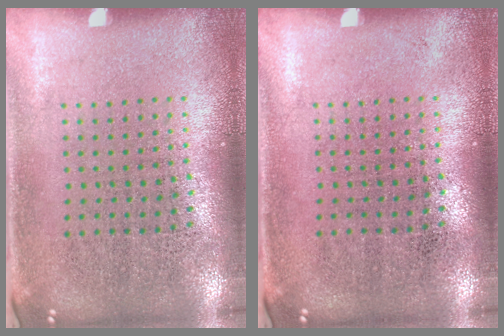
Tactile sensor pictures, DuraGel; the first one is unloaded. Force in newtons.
{"total": 0.0}